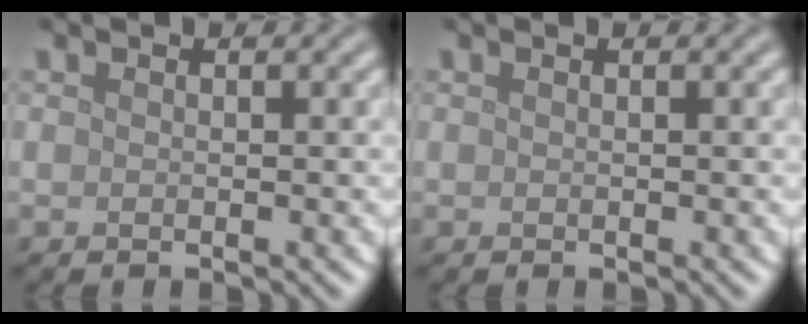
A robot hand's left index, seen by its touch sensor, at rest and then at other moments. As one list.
[{"total": 0.0}]